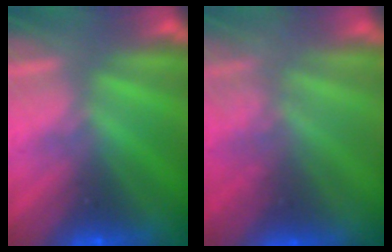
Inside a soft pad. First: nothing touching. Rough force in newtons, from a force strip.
{"total": 8.7}